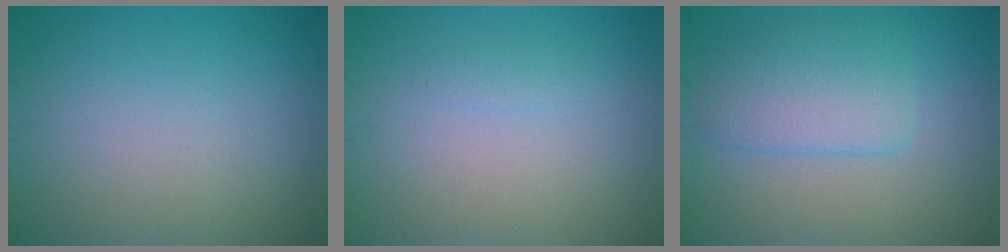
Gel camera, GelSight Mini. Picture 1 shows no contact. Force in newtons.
{"total": 0.6, "press": 0.6, "slide": 0.0}
{"total": 4.4, "press": 4.4, "slide": 0.2}